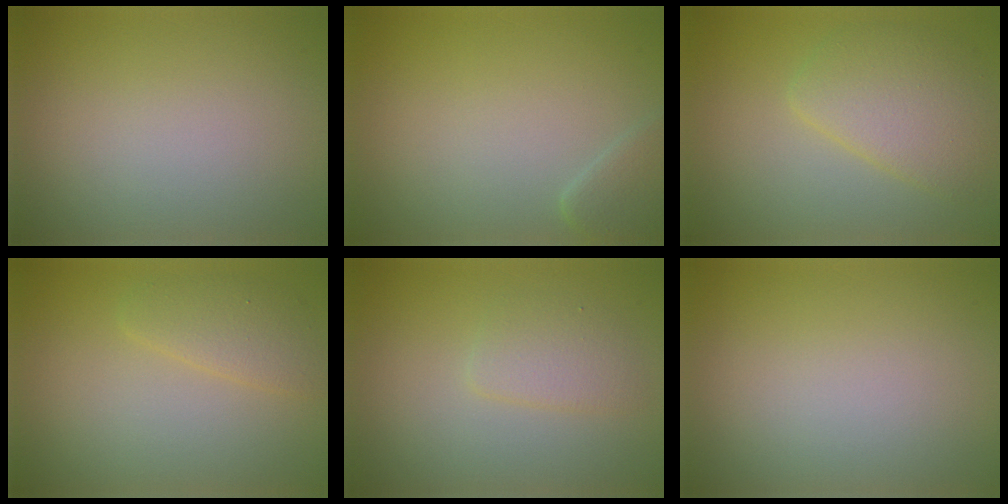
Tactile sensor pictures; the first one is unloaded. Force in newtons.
{"total": 1.9, "press": 1.9, "slide": 0.1}
{"total": 4.1, "press": 4.1, "slide": 0.2}
{"total": 2.2, "press": 2.2, "slide": 0.2}
{"total": 1.9, "press": 1.9, "slide": 0.2}
{"total": 0.0}